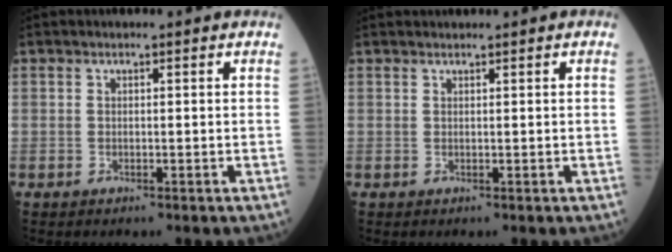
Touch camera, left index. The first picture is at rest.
{"total": 0.6, "force": [0.5, -0.1, 0.3], "torque": [-0.007, 0.013, 0.015]}